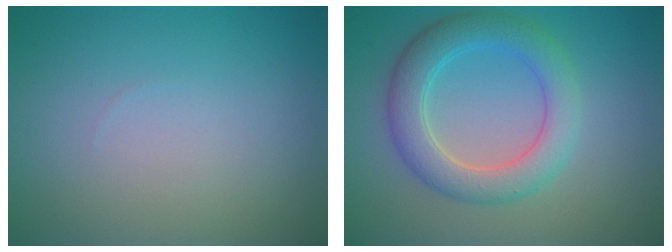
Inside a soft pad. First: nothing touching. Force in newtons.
{"total": 5.0, "press": 5.0, "slide": 0.2}